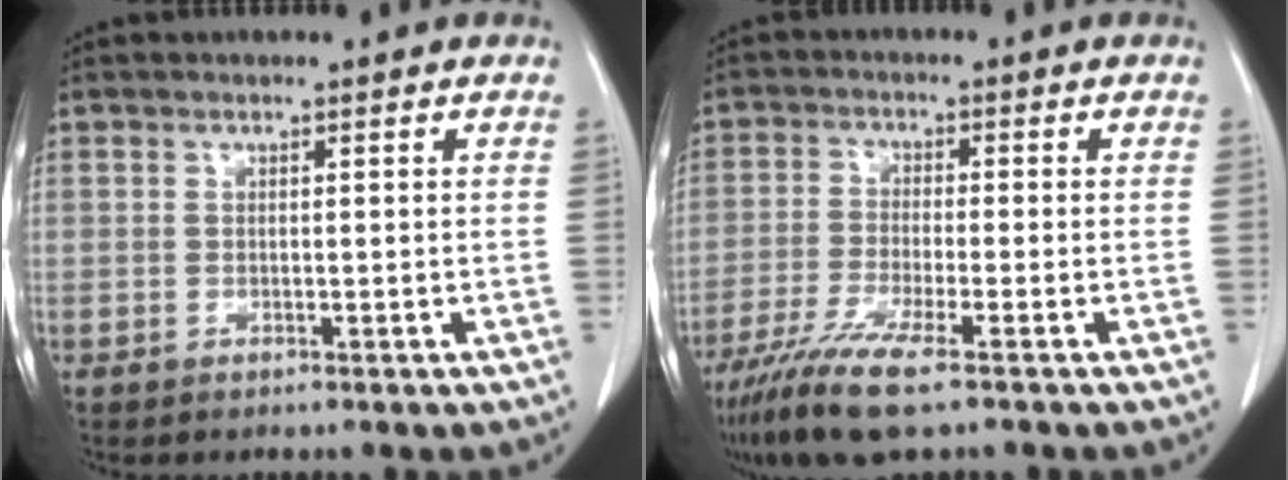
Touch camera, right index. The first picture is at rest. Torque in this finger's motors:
{"motor_torque": [1.01, -0.93, 0.22, 0.14]}